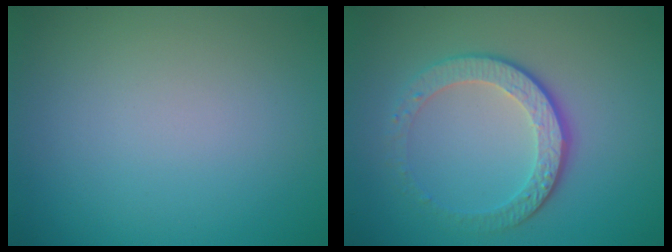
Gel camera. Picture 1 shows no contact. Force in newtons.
{"total": 4.4, "press": 3.2, "slide": 2.9}